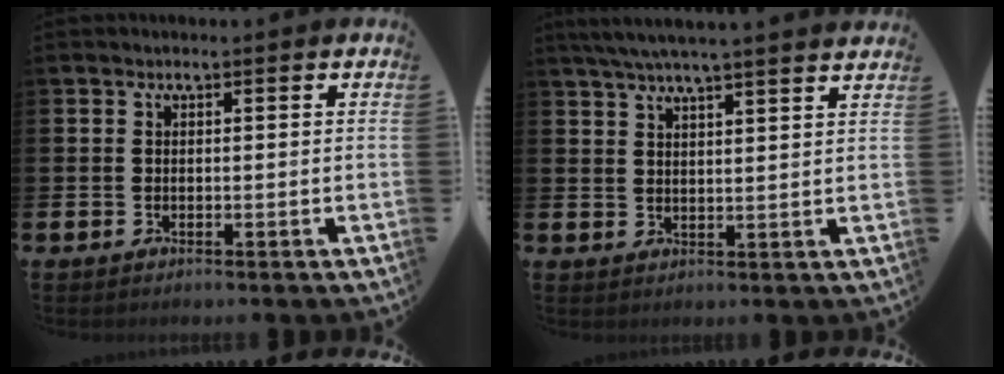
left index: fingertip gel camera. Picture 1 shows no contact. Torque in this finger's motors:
{"motor_torque": [0.93, -1.21, 0.66, 0.21]}